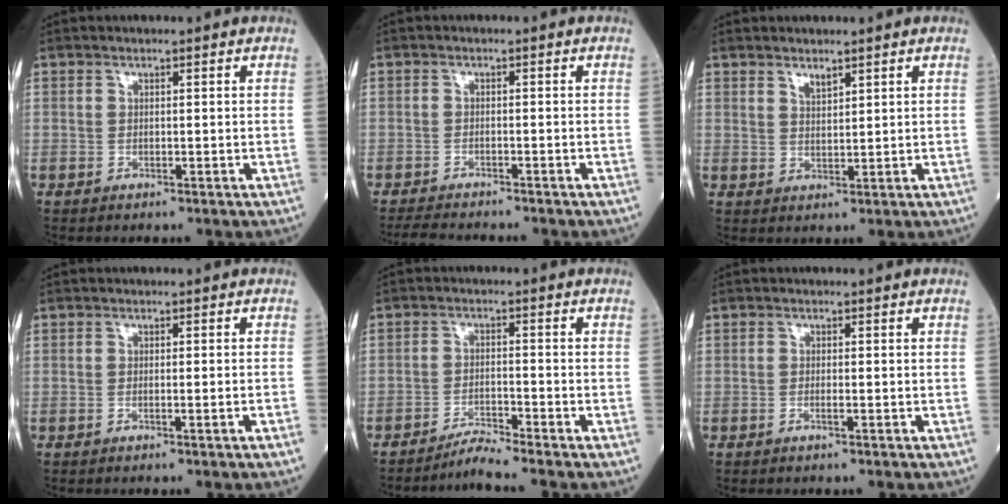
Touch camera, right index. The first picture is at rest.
{"total": 5.2, "force": [-4.9, 0.9, 1.7], "torque": [-0.026, -0.013, -0.080]}
{"total": 2.0, "force": [1.6, 0.6, 1.0], "torque": [-0.021, -0.005, 0.032]}
{"total": 1.1, "force": [-0.6, -0.4, 0.9], "torque": [-0.014, 0.002, -0.008]}
{"total": 3.7, "force": [-3.3, -1.5, 0.5], "torque": [-0.011, -0.019, -0.062]}
{"total": 1.0, "force": [-0.4, -0.1, 0.8], "torque": [-0.018, 0.000, -0.009]}